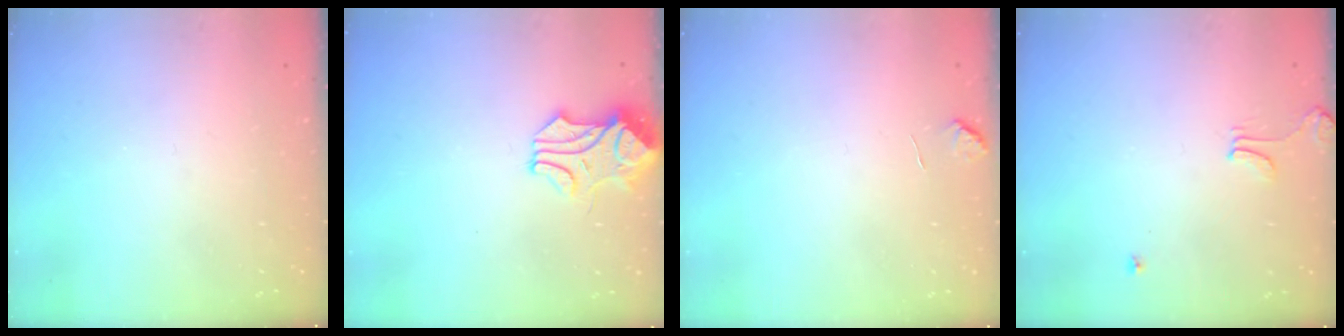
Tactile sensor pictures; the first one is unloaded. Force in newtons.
{"total": 0.7, "press": 0.7, "slide": 0.2}
{"total": 0.8, "press": 0.4, "slide": 0.7}
{"total": 1.7, "press": 1.7, "slide": 0.3}